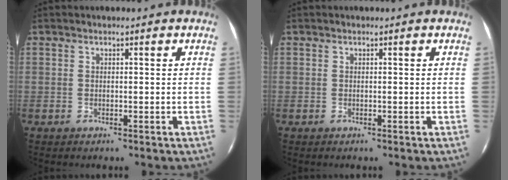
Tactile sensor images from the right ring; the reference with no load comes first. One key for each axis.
{"total": 0.0}